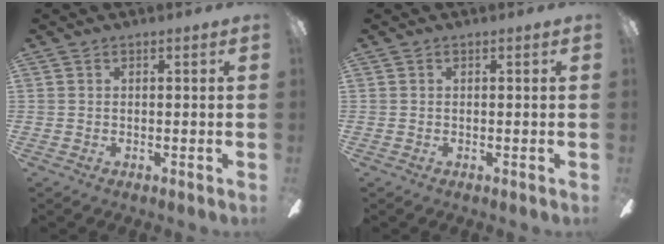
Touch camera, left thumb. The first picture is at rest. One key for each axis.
{"total": 0.0}